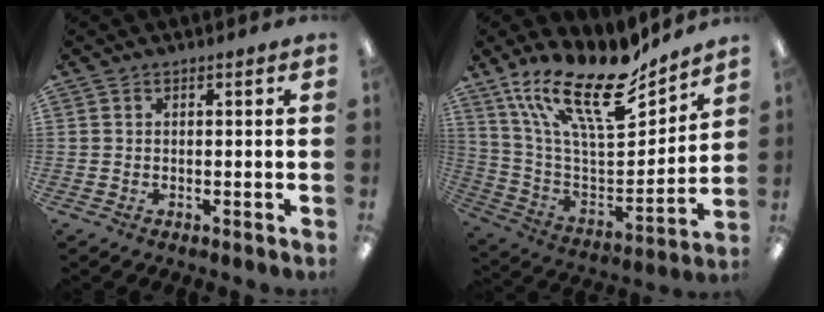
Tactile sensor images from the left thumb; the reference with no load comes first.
{"total": 23.2, "force": [16.3, 7.9, 14.5], "torque": [-0.266, -0.115, 0.284]}